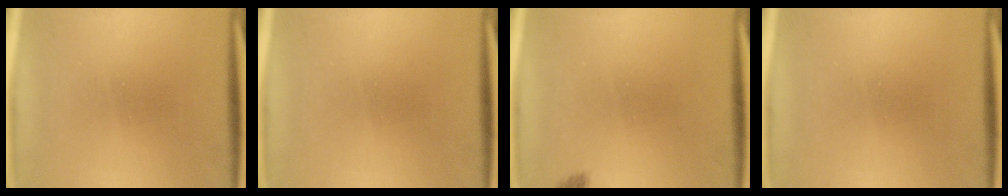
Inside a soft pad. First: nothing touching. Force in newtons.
{"total": 0.0}
{"total": 1.3}
{"total": 0.0}